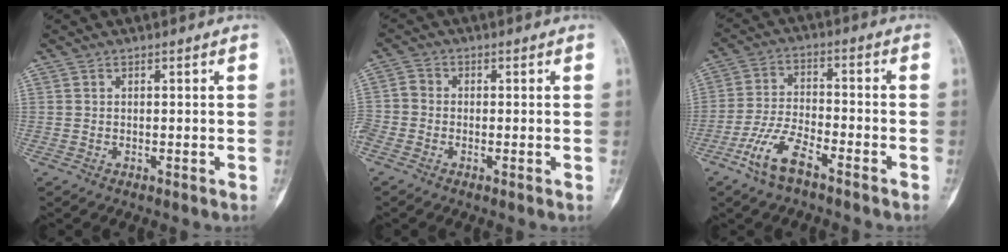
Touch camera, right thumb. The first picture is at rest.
{"total": 4.8, "force": [-1.9, 3.4, 2.9], "torque": [-0.073, 0.013, -0.047]}
{"total": 8.8, "force": [-5.5, 3.0, 6.2], "torque": [-0.131, 0.028, -0.107]}